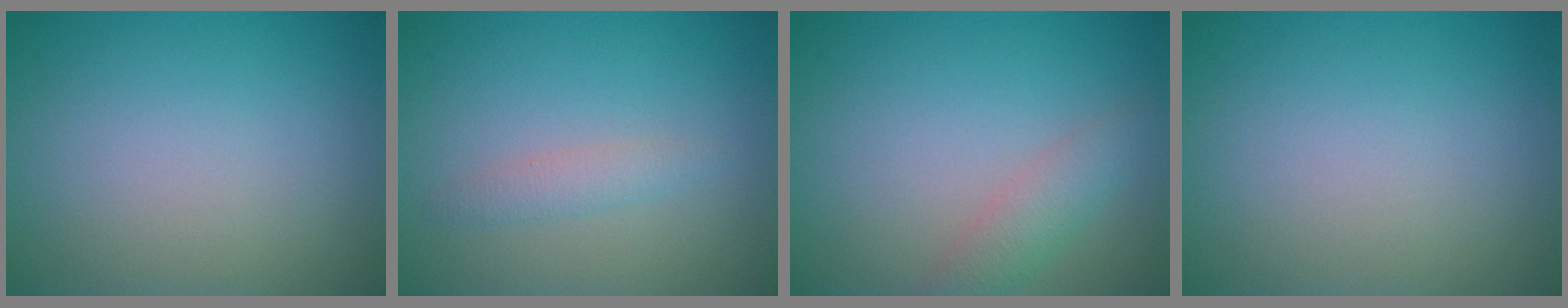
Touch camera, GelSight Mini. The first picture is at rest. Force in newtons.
{"total": 1.4, "press": 1.4, "slide": 0.0}
{"total": 2.3, "press": 2.3, "slide": 0.0}
{"total": 0.0}